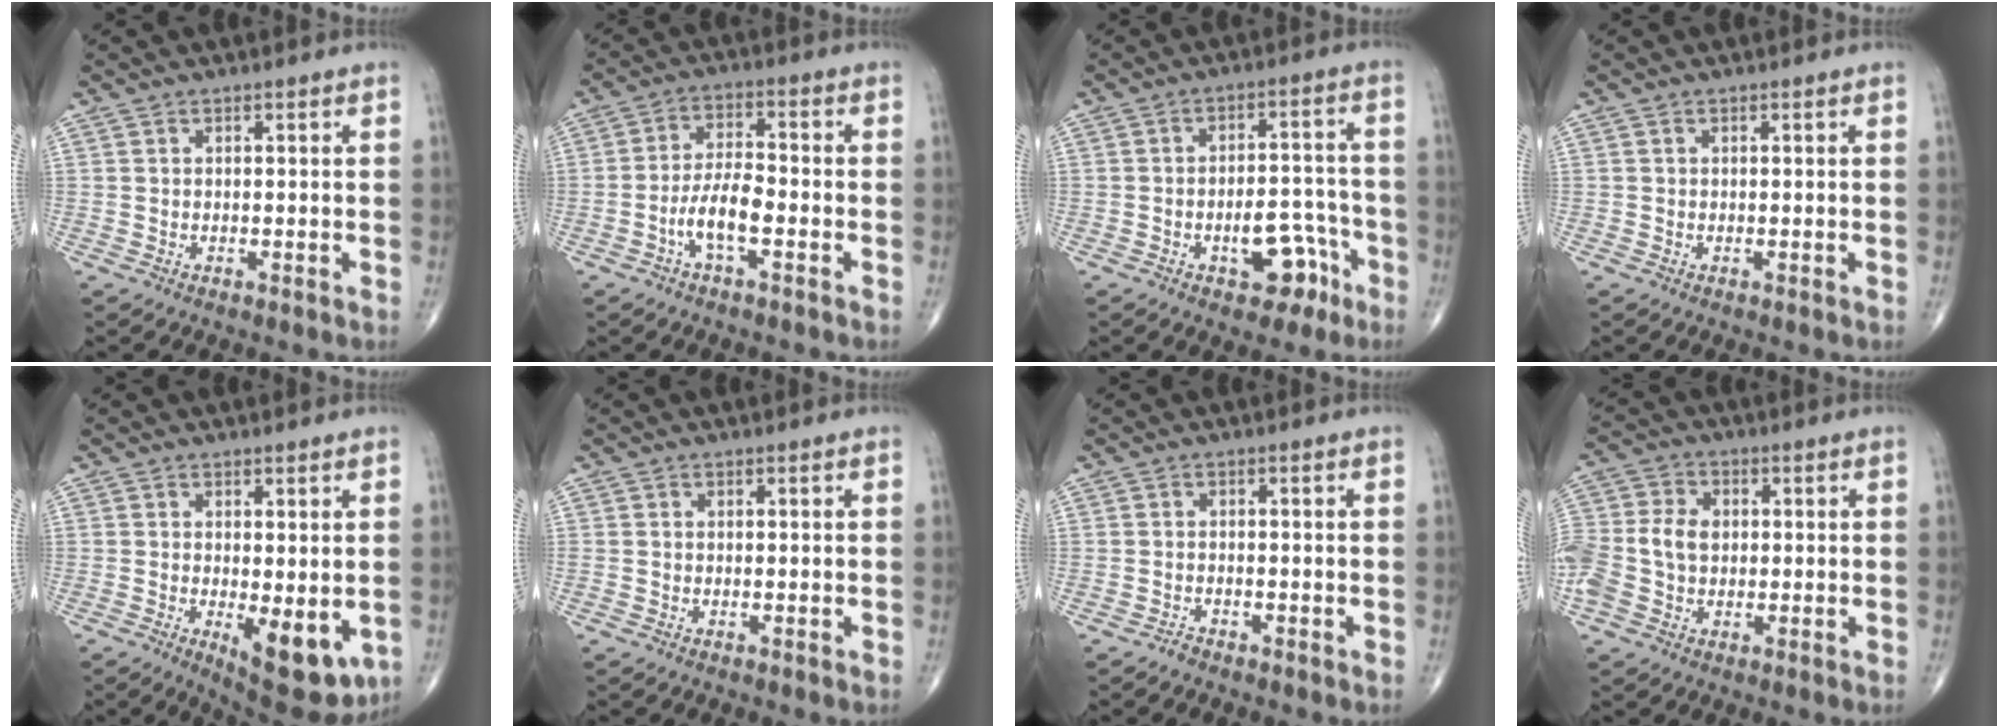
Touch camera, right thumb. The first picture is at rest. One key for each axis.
{"total": 6.9, "fx": -2.7, "fy": 2.3, "fz": 5.9, "tx": -0.115, "ty": 0.024, "tz": -0.053}
{"total": 9.2, "fx": -4.5, "fy": 5.0, "fz": 6.2, "tx": -0.059, "ty": 0.047, "tz": -0.058}
{"total": 0.0}
{"total": 10.2, "fx": -2.4, "fy": 4.1, "fz": 9.1, "tx": -0.111, "ty": -0.022, "tz": -0.022}
{"total": 0.0}
{"total": 1.0, "fx": -1.0, "fy": 0.4, "fz": 0.1, "tx": -0.006, "ty": 0.001, "tz": -0.020}
{"total": 11.2, "fx": -0.3, "fy": 8.4, "fz": 7.4, "tx": -0.173, "ty": 0.020, "tz": -0.006}